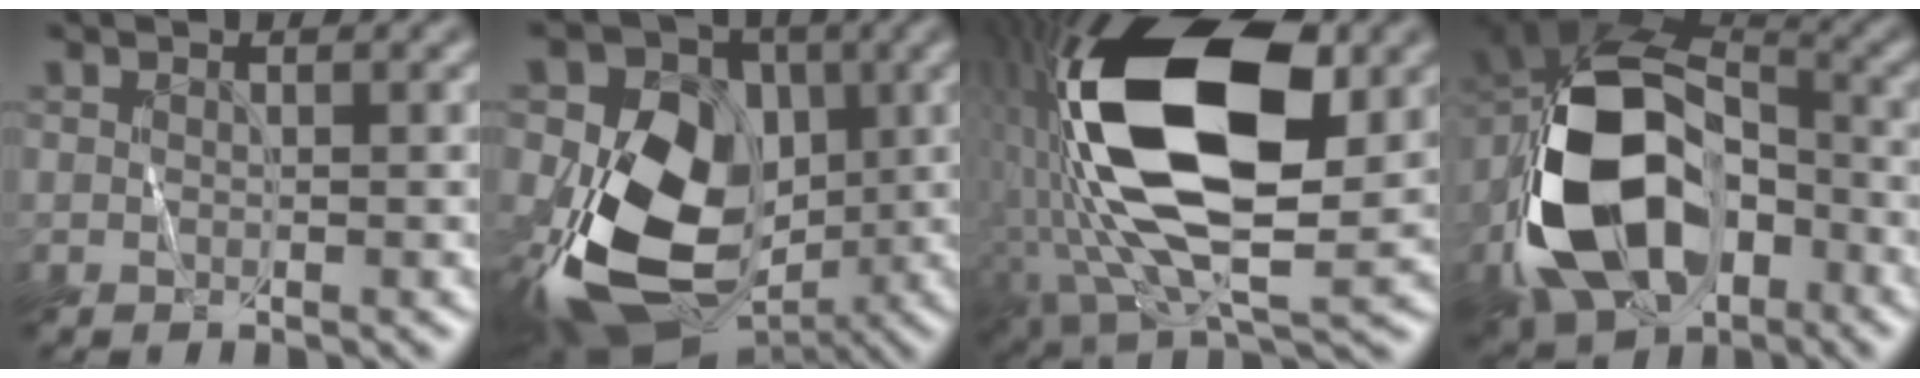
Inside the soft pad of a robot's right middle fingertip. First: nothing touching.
{"total": 15.5, "force": [-2.9, 10.9, 10.6], "torque": [-0.167, -0.008, -0.065]}
{"total": 17.7, "force": [1.0, 9.1, 15.1], "torque": [-0.306, 0.003, 0.002]}
{"total": 15.9, "force": [-4.9, 9.7, 11.6], "torque": [-0.230, -0.007, -0.100]}